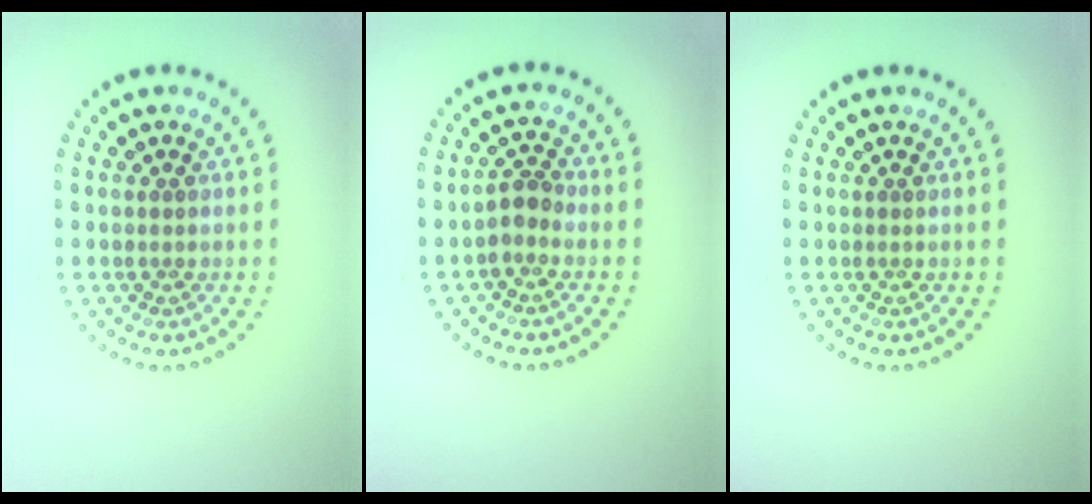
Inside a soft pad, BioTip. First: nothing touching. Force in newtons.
{"total": 1.7, "press": 1.5, "slide": 0.9}
{"total": 0.0}